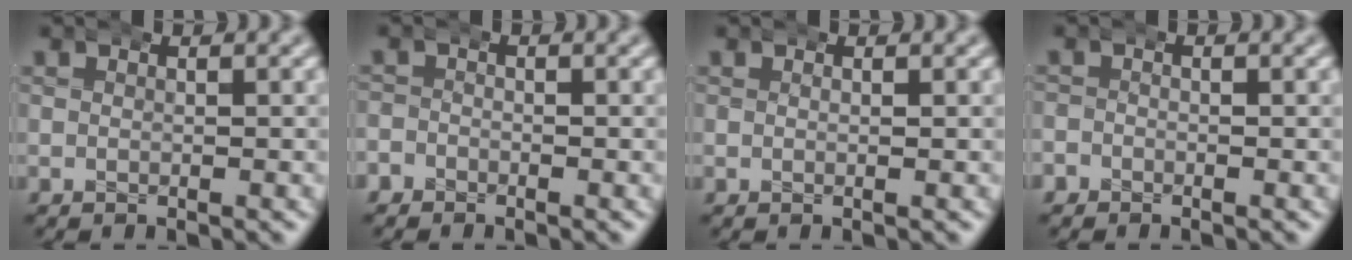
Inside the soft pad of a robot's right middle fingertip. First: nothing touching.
{"total": 1.9, "force": [-1.3, 1.2, -0.7], "torque": [0.006, -0.001, -0.029]}
{"total": 0.5, "force": [0.2, -0.3, -0.3], "torque": [0.001, 0.000, 0.004]}
{"total": 1.5, "force": [-0.9, 1.0, -0.7], "torque": [0.001, -0.001, -0.021]}